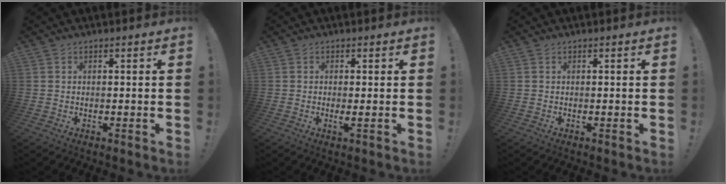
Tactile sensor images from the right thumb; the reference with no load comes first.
{"total": 1.9, "force": [0.0, -0.1, 1.9], "torque": [-0.028, -0.007, -0.002]}
{"total": 0.0}